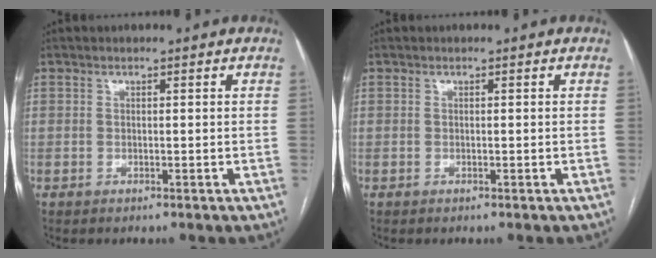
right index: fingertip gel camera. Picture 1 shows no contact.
{"total": 0.0}